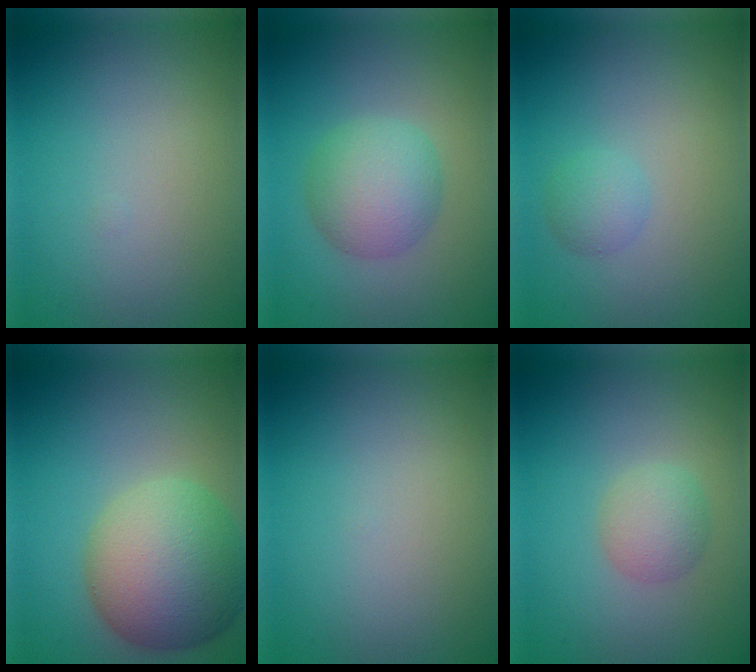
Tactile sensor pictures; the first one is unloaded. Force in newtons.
{"total": 4.8, "press": 4.8, "slide": 0.1}
{"total": 1.7, "press": 1.7, "slide": 0.0}
{"total": 9.3, "press": 9.3, "slide": 0.4}
{"total": 0.0}
{"total": 2.3, "press": 2.3, "slide": 0.1}